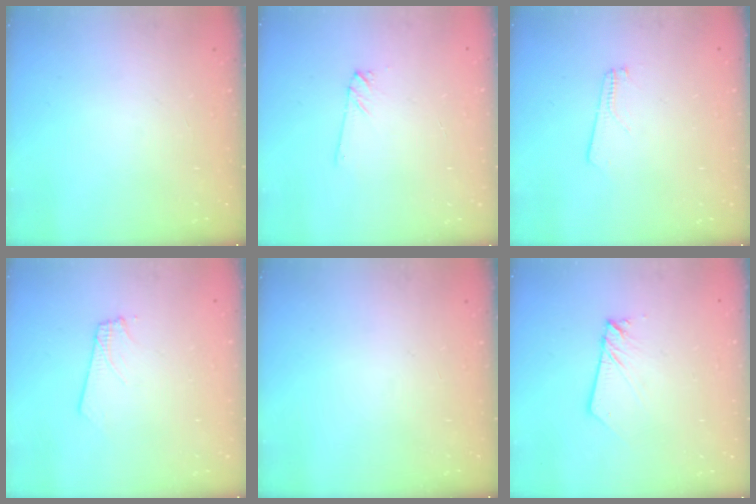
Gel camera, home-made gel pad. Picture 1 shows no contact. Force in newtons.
{"total": 1.7, "press": 1.7, "slide": 0.1}
{"total": 2.8, "press": 2.8, "slide": 0.4}
{"total": 2.9, "press": 2.9, "slide": 0.4}
{"total": 0.0}
{"total": 2.7, "press": 2.7, "slide": 0.2}